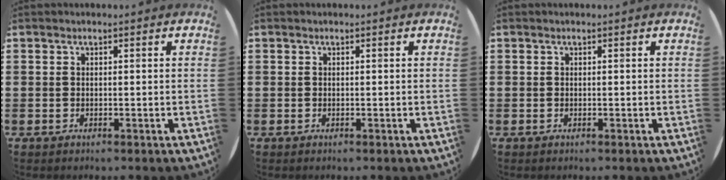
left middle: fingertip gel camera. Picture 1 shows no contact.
{"total": 0.0}
{"total": 0.0}